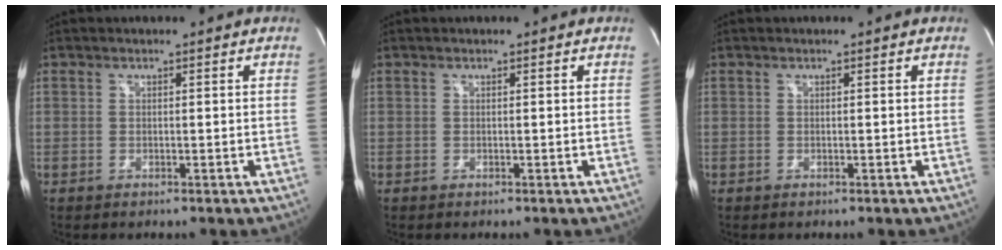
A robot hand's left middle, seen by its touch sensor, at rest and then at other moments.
{"total": 0.0}
{"total": 0.0}